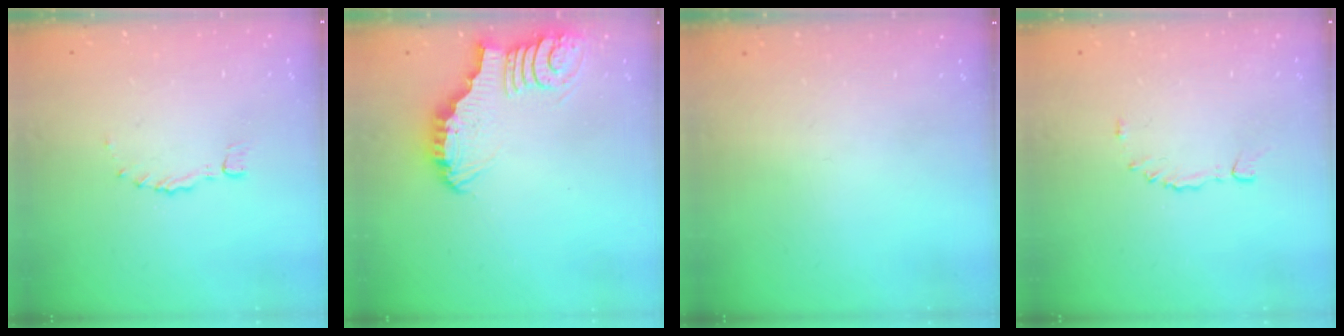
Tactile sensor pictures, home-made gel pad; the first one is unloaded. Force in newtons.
{"total": 3.4, "press": 3.4, "slide": 0.4}
{"total": 0.0}
{"total": 5.9, "press": 5.9, "slide": 0.7}